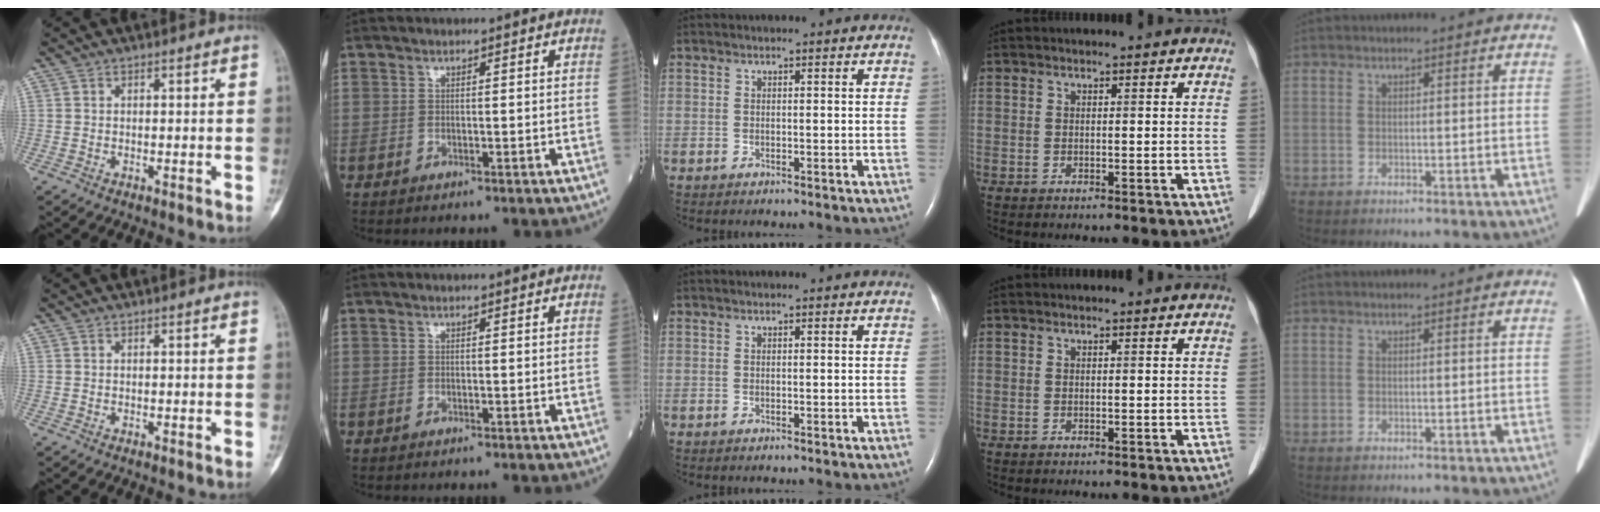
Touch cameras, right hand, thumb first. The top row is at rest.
{}